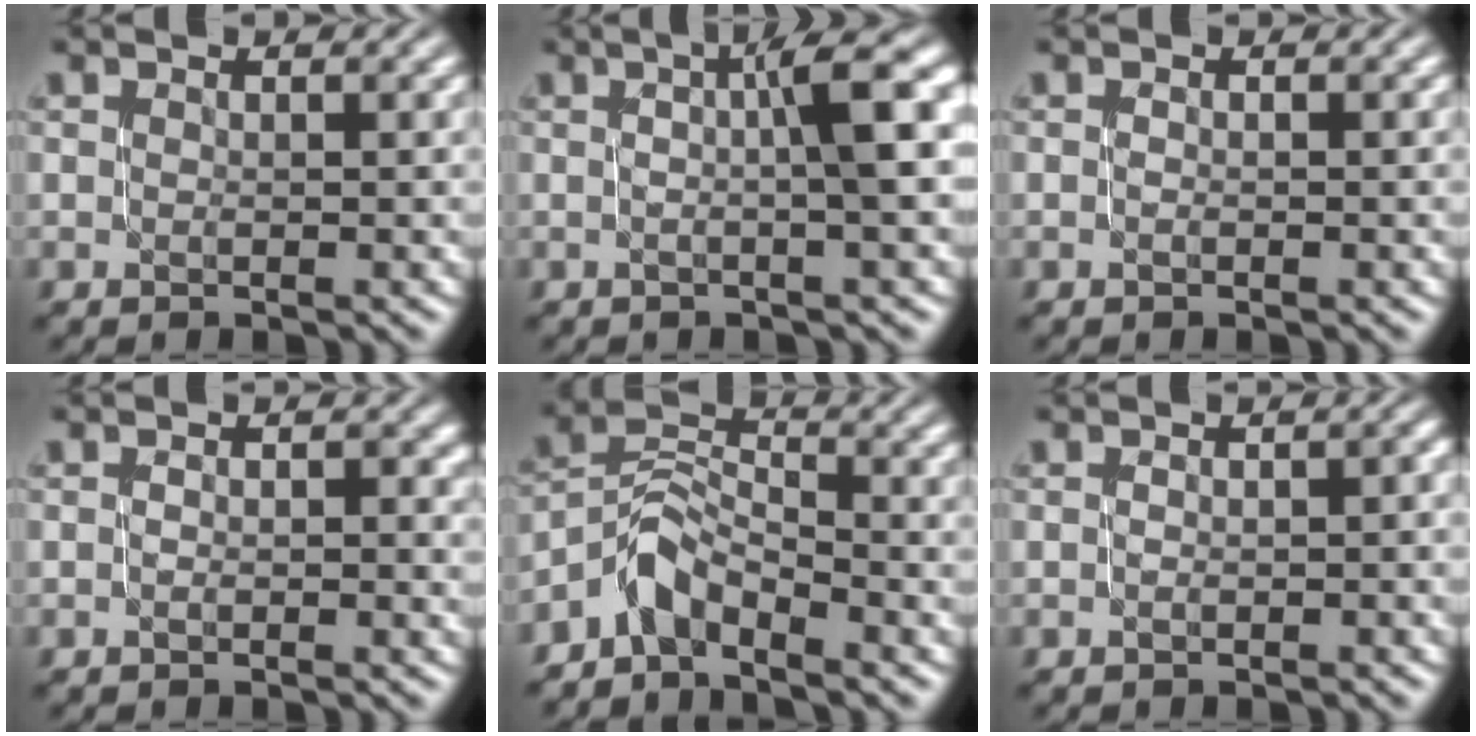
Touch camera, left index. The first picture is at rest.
{"total": 6.1, "force": [0.7, 1.1, 6.0], "torque": [-0.077, 0.013, 0.006]}
{"total": 0.0}
{"total": 0.8, "force": [-0.2, 0.4, 0.7], "torque": [-0.011, -0.003, -0.005]}
{"total": 3.5, "force": [-2.8, 1.4, 1.4], "torque": [-0.023, 0.017, -0.065]}
{"total": 1.8, "force": [-0.3, 0.7, 1.6], "torque": [-0.015, 0.003, -0.003]}